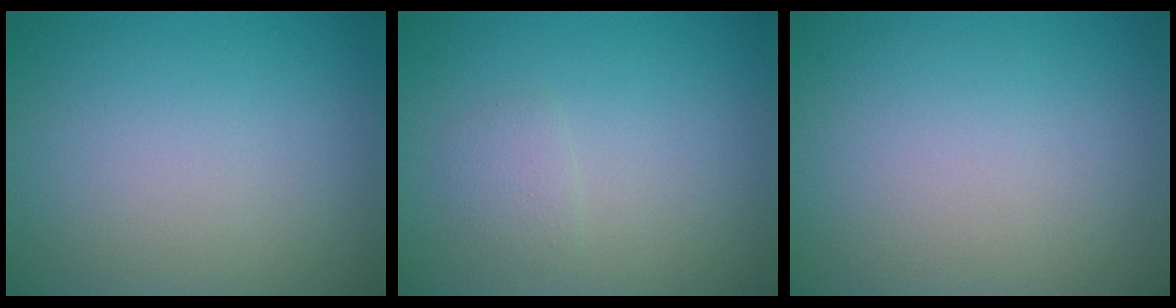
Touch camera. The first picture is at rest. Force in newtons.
{"total": 1.2, "press": 1.2, "slide": 0.1}
{"total": 0.0}